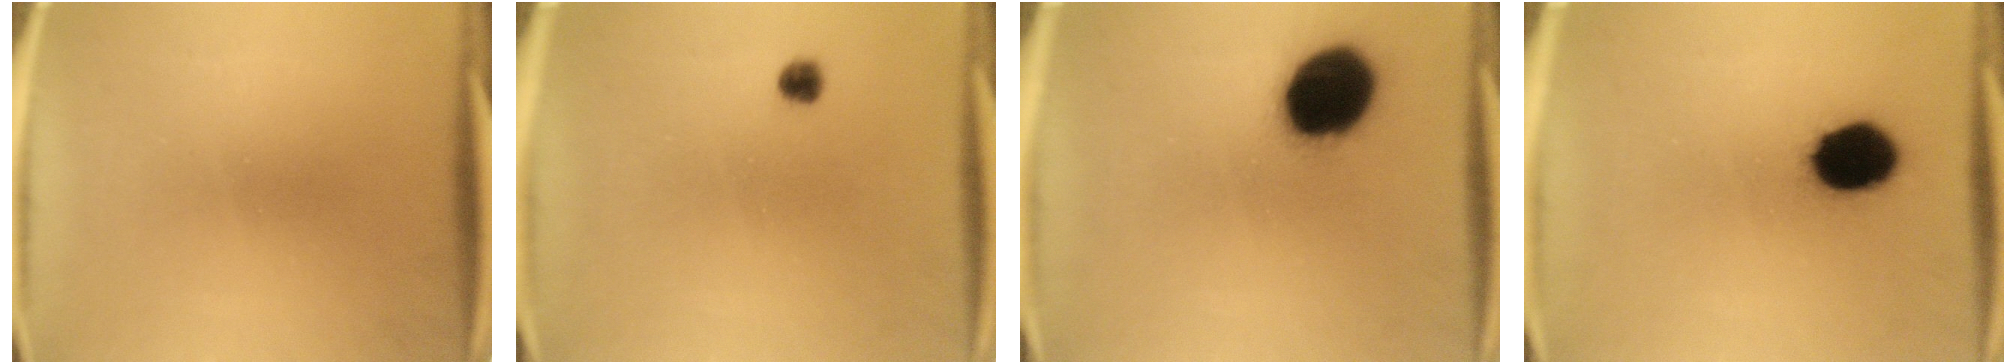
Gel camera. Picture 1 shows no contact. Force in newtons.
{"total": 2.4}
{"total": 19.1}
{"total": 13.3}